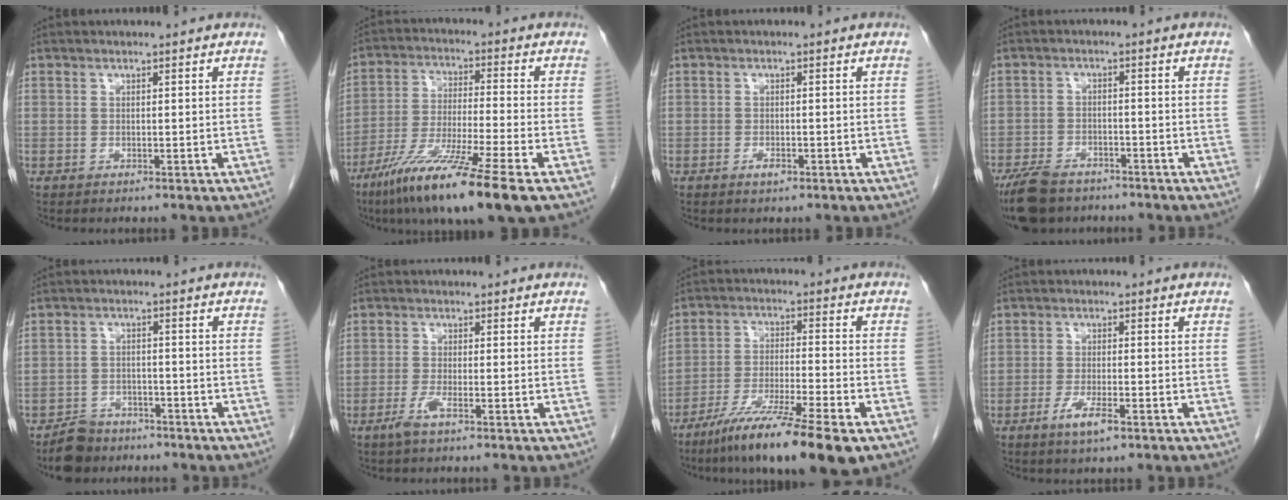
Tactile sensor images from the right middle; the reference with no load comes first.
{"total": 14.8, "force": [-9.1, -0.3, 11.6], "torque": [-0.224, -0.051, -0.164]}
{"total": 1.4, "force": [-0.8, 0.5, 1.0], "torque": [-0.019, 0.000, -0.009]}
{"total": 8.3, "force": [-6.5, 3.7, 3.6], "torque": [-0.069, -0.011, -0.110]}
{"total": 5.8, "force": [-4.7, 3.0, 1.3], "torque": [-0.028, 0.000, -0.081]}
{"total": 2.4, "force": [-1.4, 0.0, 1.9], "torque": [-0.043, -0.005, -0.031]}
{"total": 14.2, "force": [-9.6, 0.3, 10.4], "torque": [-0.177, -0.041, -0.166]}
{"total": 3.9, "force": [-2.2, 0.6, 3.2], "torque": [-0.067, -0.005, -0.038]}